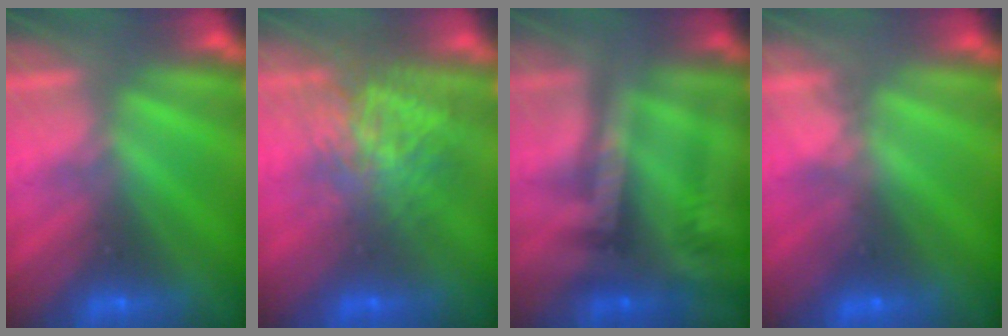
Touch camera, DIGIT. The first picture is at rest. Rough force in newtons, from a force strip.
{"total": 7.6}
{"total": 2.4}
{"total": 1.8}